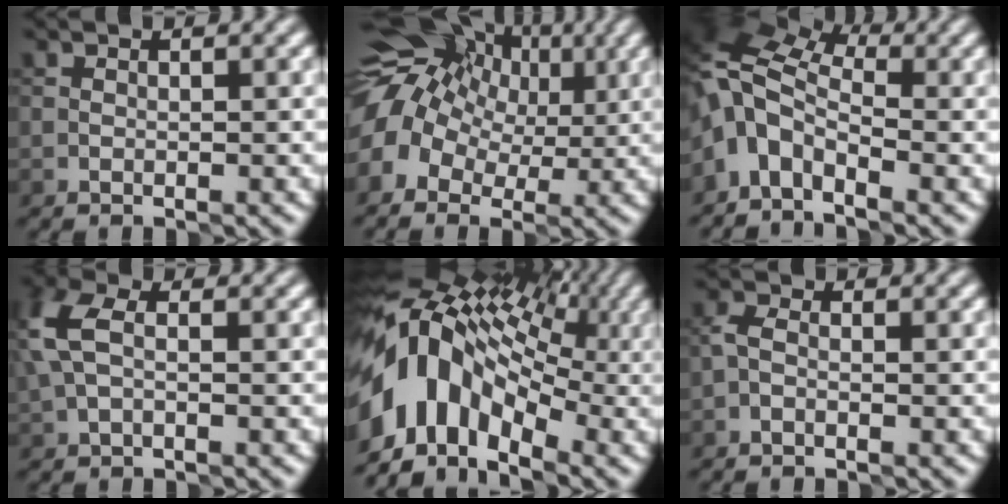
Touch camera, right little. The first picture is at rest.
{"total": 12.4, "force": [3.0, 9.0, 8.1], "torque": [-0.150, 0.021, 0.045]}
{"total": 7.0, "force": [-0.7, 4.0, 5.7], "torque": [-0.113, 0.020, -0.040]}
{"total": 4.4, "force": [0.6, 2.7, 3.4], "torque": [-0.094, 0.015, 0.004]}
{"total": 11.8, "force": [-1.6, 8.2, 8.3], "torque": [-0.148, 0.026, -0.034]}
{"total": 1.3, "force": [-0.5, 0.8, 0.9], "torque": [-0.020, 0.007, -0.013]}